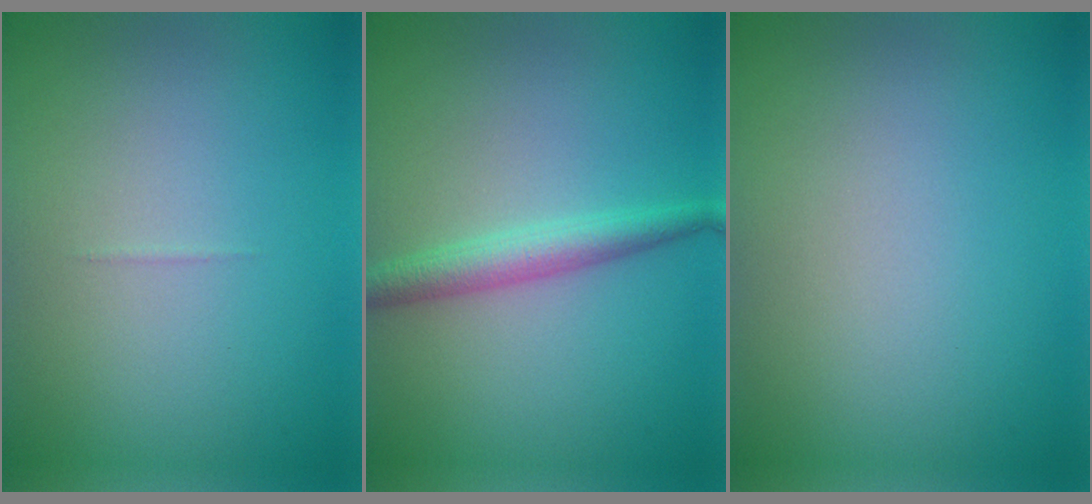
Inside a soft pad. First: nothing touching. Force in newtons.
{"total": 2.7, "press": 2.7, "slide": 0.0}
{"total": 0.0}